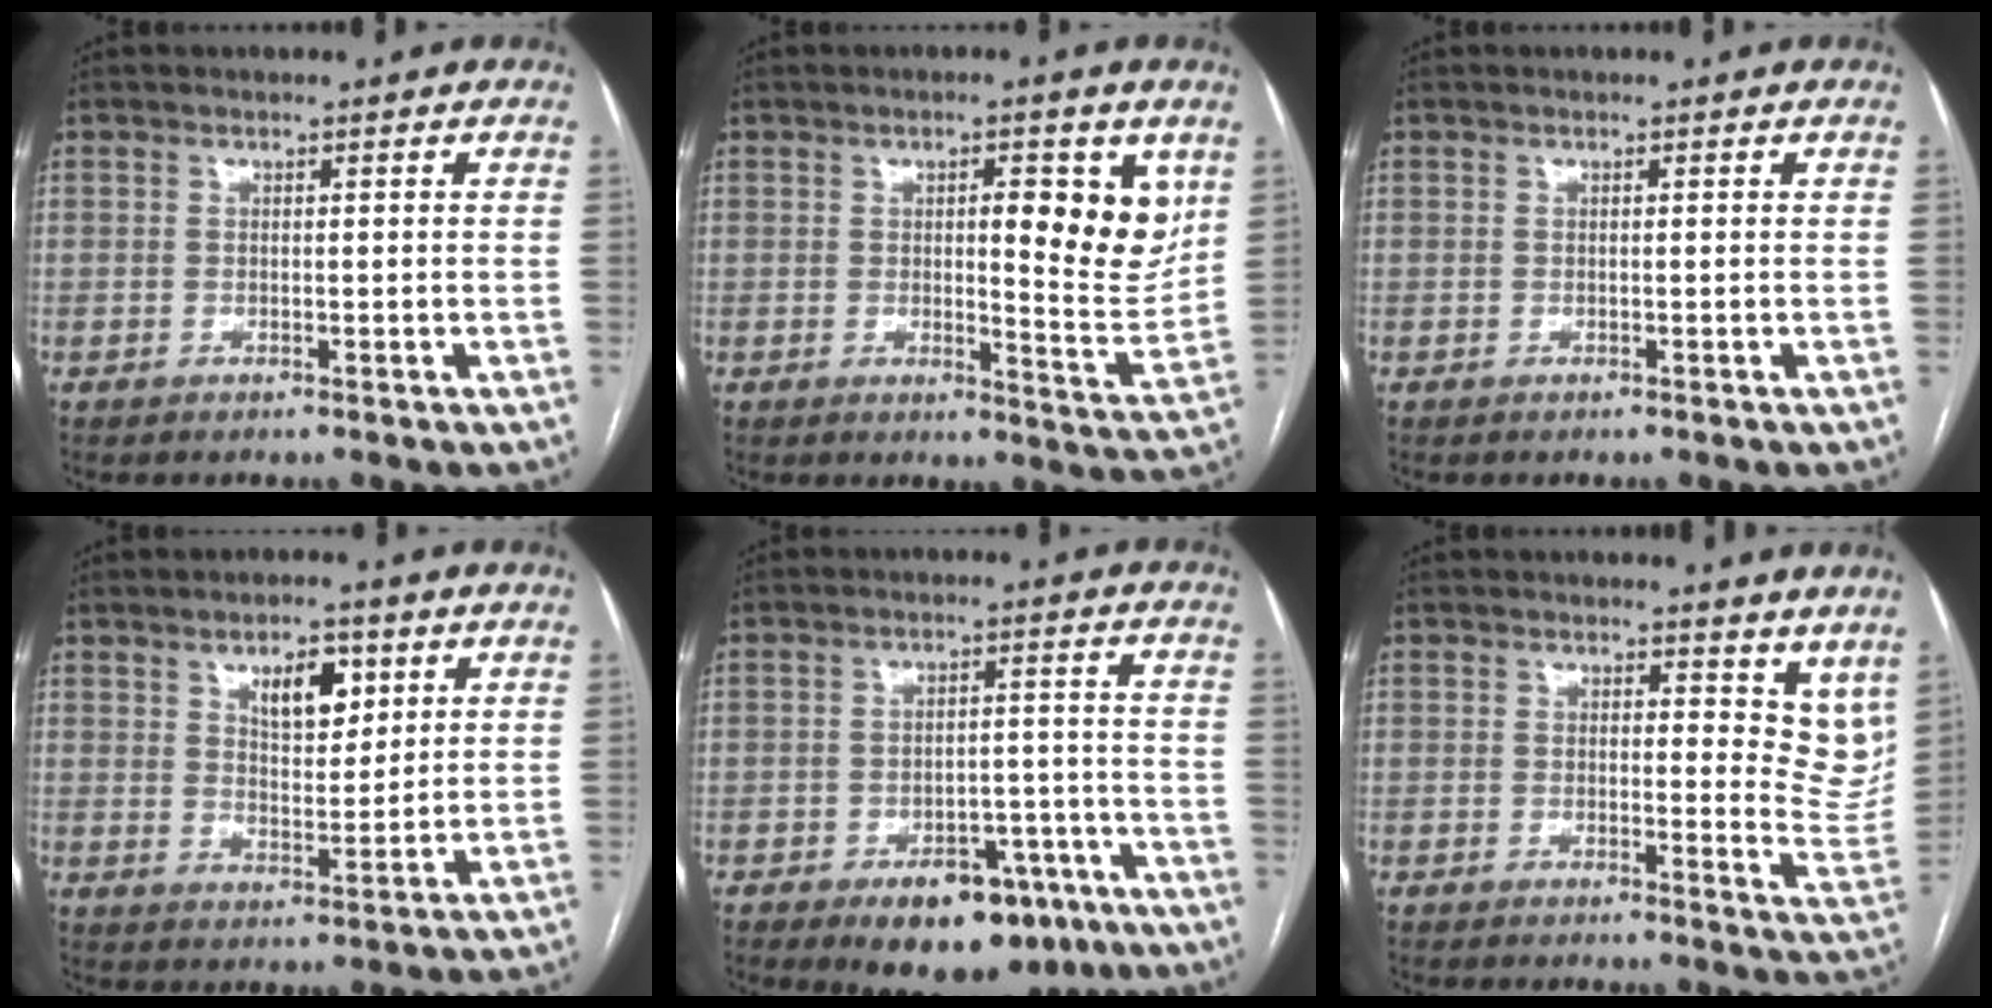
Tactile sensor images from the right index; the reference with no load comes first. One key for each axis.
{"total": 9.8, "fx": 2.8, "fy": 2.6, "fz": 9.0, "tx": -0.114, "ty": -0.003, "tz": 0.036}
{"total": 0.0}
{"total": 6.7, "fx": 3.2, "fy": 3.0, "fz": 5.1, "tx": -0.082, "ty": 0.001, "tz": 0.057}
{"total": 11.7, "fx": -7.6, "fy": 5.9, "fz": 6.6, "tx": -0.069, "ty": 0.017, "tz": -0.104}
{"total": 8.4, "fx": 6.8, "fy": 3.6, "fz": 3.4, "tx": -0.012, "ty": -0.032, "tz": 0.060}